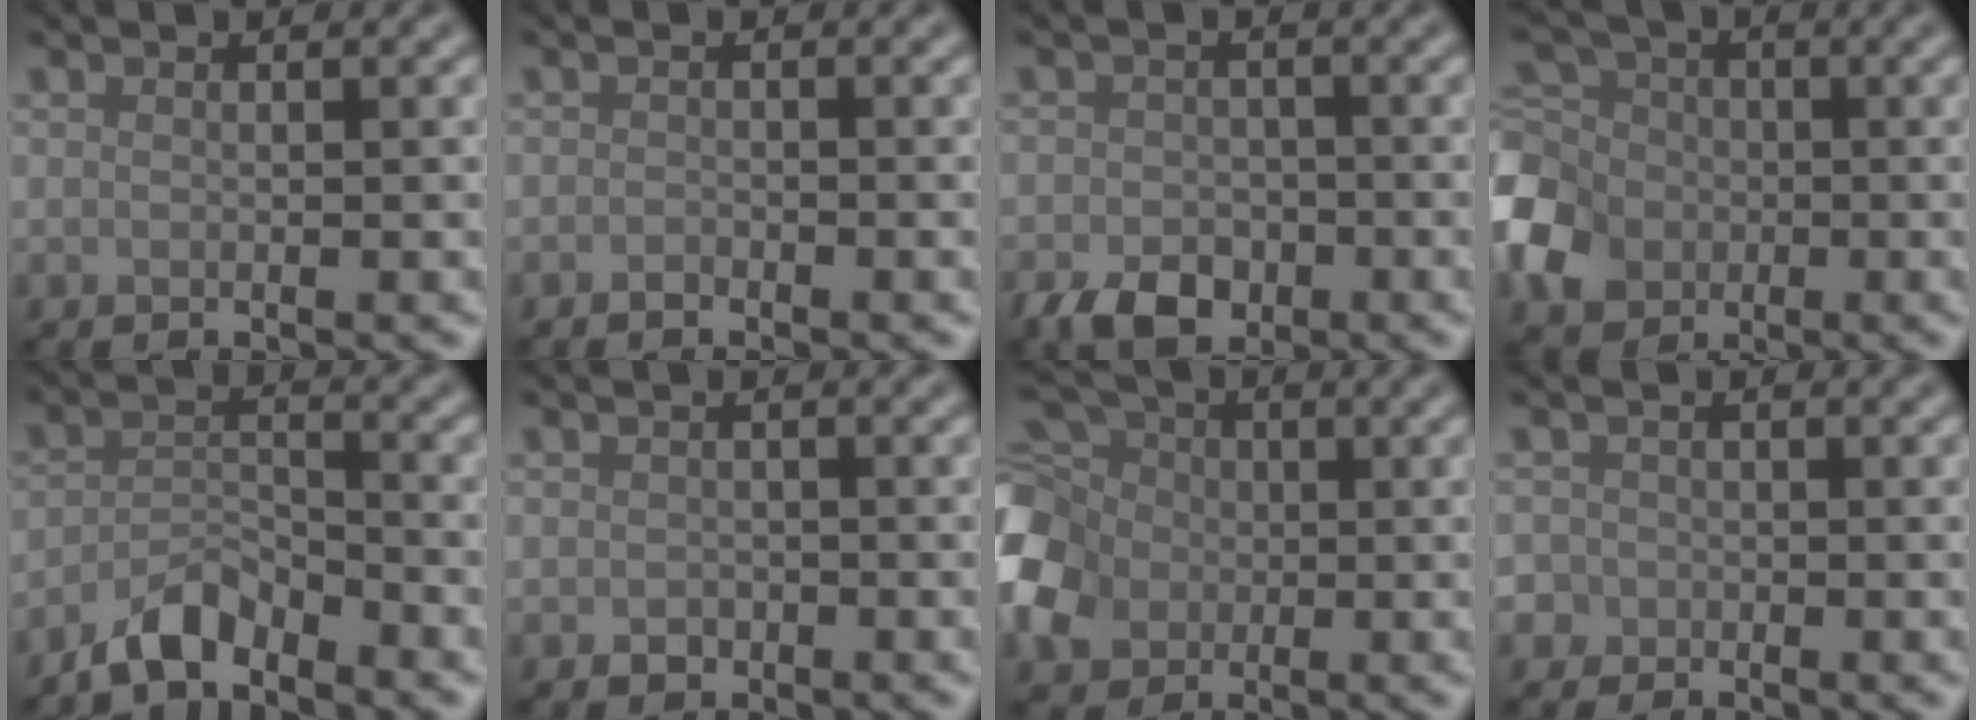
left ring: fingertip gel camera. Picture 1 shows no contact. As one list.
[{"total": 0.6, "force": [-0.4, 0.3, 0.2], "torque": [-0.002, -0.001, -0.009]}, {"total": 3.8, "force": [-2.0, 2.7, 1.8], "torque": [-0.030, -0.007, -0.041]}, {"total": 6.9, "force": [-2.0, 5.7, 3.5], "torque": [-0.093, 0.005, -0.054]}, {"total": 3.1, "force": [-2.7, 0.9, 1.2], "torque": [-0.025, 0.007, -0.057]}, {"total": 0.9, "force": [-0.4, 0.8, 0.3], "torque": [-0.002, -0.005, -0.008]}, {"total": 9.0, "force": [-0.9, 7.1, 5.5], "torque": [-0.129, 0.006, -0.029]}, {"total": 2.0, "force": [-0.4, 2.0, 0.1], "torque": [0.015, 0.007, -0.015]}]